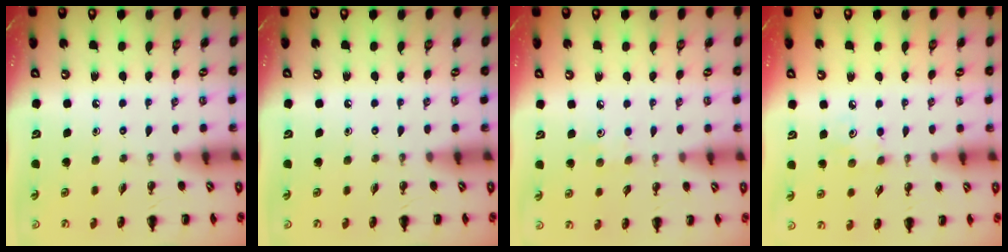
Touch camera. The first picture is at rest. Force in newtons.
{"total": 0.0}
{"total": 5.1, "press": 4.8, "slide": 1.7}
{"total": 3.4, "press": 3.3, "slide": 0.9}